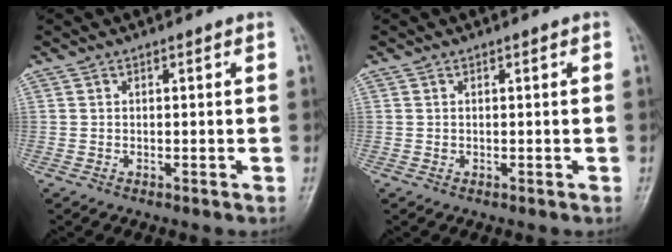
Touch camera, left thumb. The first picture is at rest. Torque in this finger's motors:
{"motor_torque": [-0.51, 0.31, 0.04, -0.01, 0.00]}